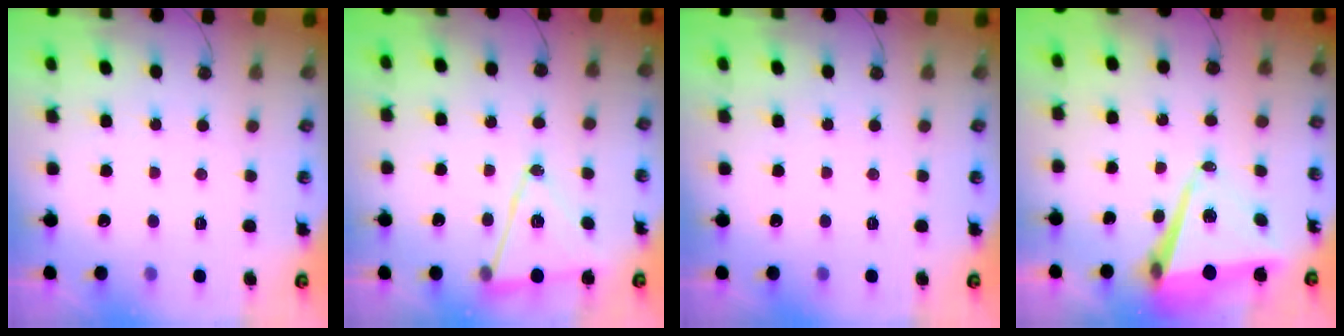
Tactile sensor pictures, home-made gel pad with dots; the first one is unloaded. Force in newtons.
{"total": 13.1, "press": 12.6, "slide": 3.7}
{"total": 0.0}
{"total": 11.0, "press": 10.5, "slide": 3.2}